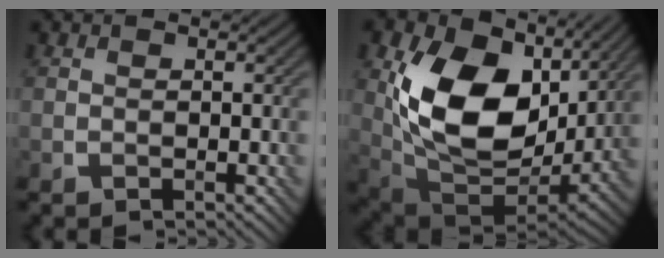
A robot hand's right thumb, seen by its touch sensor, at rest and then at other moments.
{"total": 17.0, "force": [4.2, 11.4, 11.9], "torque": [-0.226, -0.005, 0.083]}